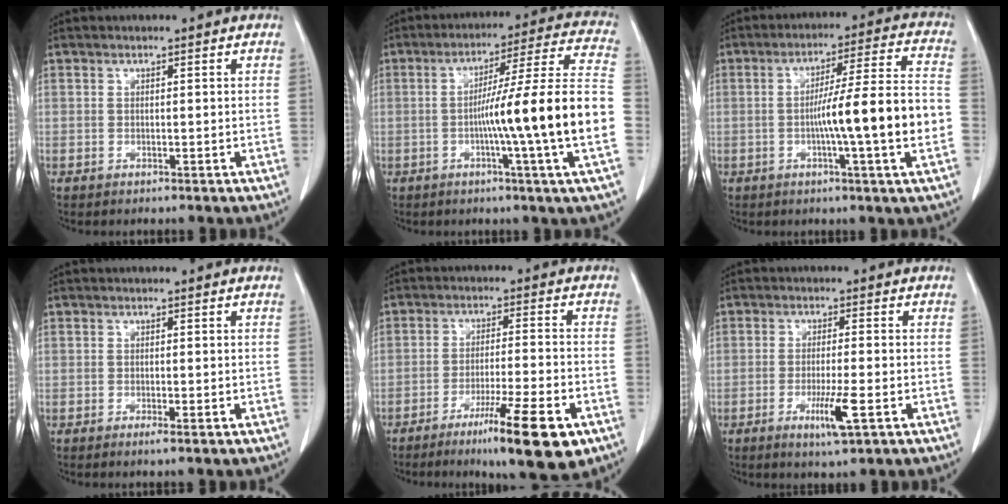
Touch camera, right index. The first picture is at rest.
{"total": 18.0, "force": [-3.4, -2.3, 17.6], "torque": [-0.246, 0.009, -0.063]}
{"total": 13.9, "force": [-2.7, -0.8, 13.6], "torque": [-0.213, 0.007, -0.049]}
{"total": 1.1, "force": [-0.6, -0.1, 0.9], "torque": [-0.016, -0.002, -0.010]}
{"total": 12.4, "force": [-6.9, 0.6, 10.2], "torque": [-0.159, -0.027, -0.108]}
{"total": 5.4, "force": [-2.2, 0.0, 4.9], "torque": [-0.088, -0.012, -0.038]}